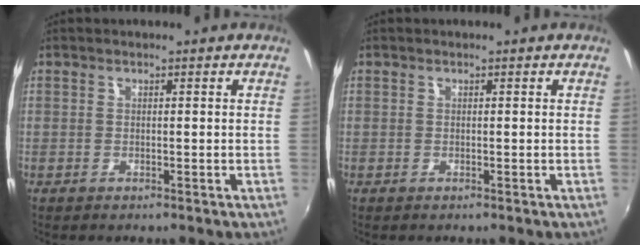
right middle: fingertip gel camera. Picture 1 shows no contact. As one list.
[{"total": 0.0}]